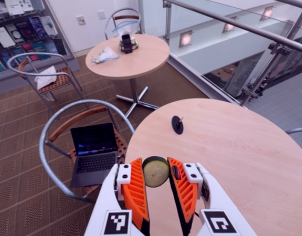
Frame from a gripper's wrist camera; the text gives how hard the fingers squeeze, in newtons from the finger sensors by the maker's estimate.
{"total": 8.1, "left": 7.7, "right": 8.5}